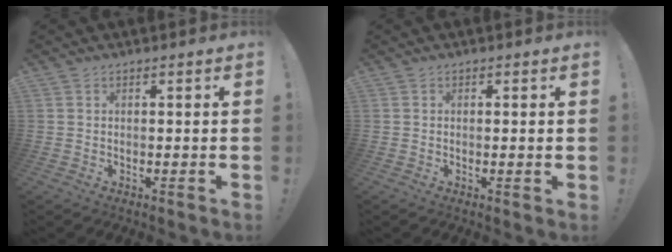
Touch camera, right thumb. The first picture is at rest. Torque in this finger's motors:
{"motor_torque": [0.02, -0.07, -0.06, 0.02, 0.07]}